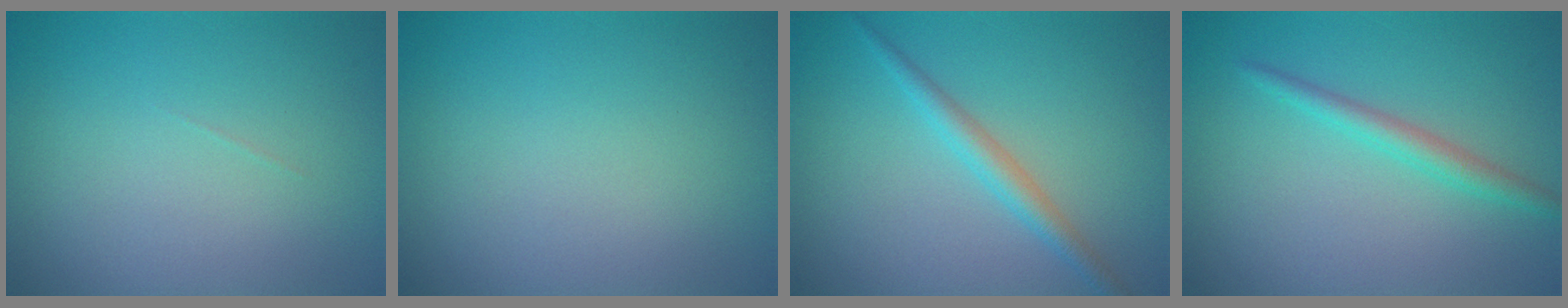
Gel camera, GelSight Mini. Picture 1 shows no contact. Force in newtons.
{"total": 0.0}
{"total": 2.4, "press": 2.3, "slide": 0.2}
{"total": 2.0, "press": 2.0, "slide": 0.1}